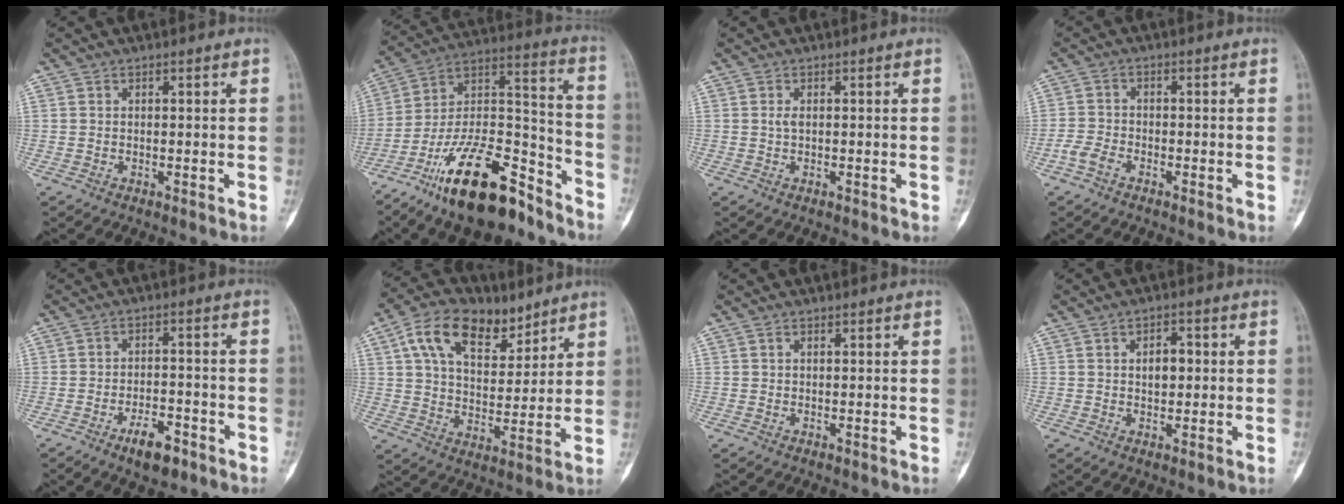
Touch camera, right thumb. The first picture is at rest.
{"total": 23.4, "force": [-15.8, 8.9, 14.7], "torque": [-0.248, 0.097, -0.275]}
{"total": 1.1, "force": [0.0, 0.5, 1.0], "torque": [-0.019, 0.000, 0.001]}
{"total": 3.1, "force": [-2.0, 1.8, 1.7], "torque": [-0.036, 0.010, -0.042]}
{"total": 6.4, "force": [-3.9, 2.7, 4.2], "torque": [-0.060, 0.022, -0.058]}
{"total": 15.4, "force": [8.5, 9.0, 9.2], "torque": [-0.127, -0.021, 0.151]}
{"total": 0.5, "force": [0.3, 0.3, 0.2], "torque": [-0.003, 0.001, 0.005]}
{"total": 1.9, "force": [0.2, 1.1, 1.5], "torque": [-0.015, 0.003, 0.002]}